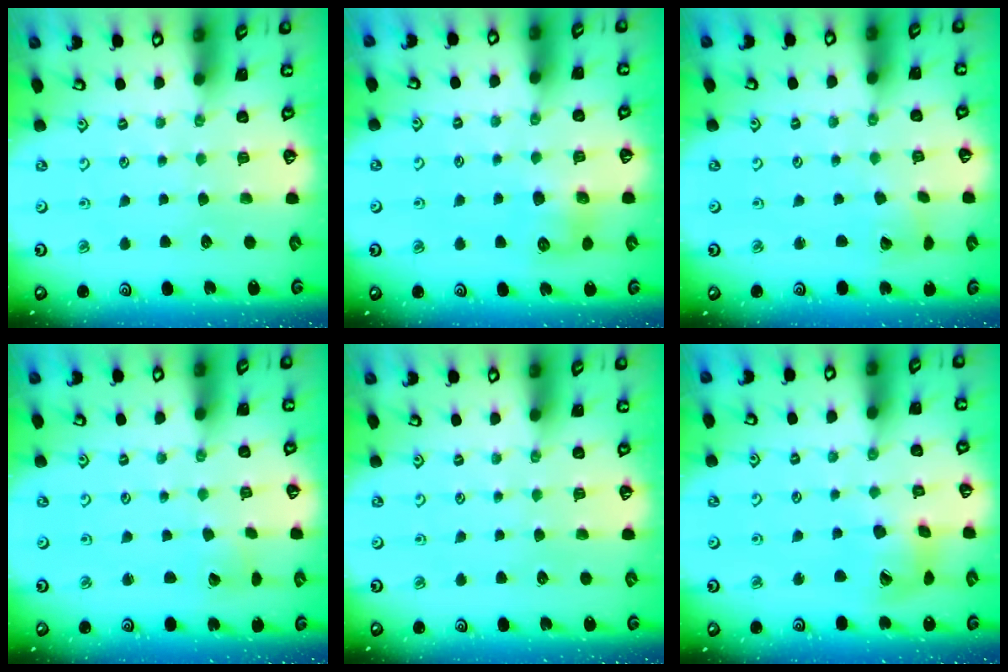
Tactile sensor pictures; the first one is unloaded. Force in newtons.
{"total": 7.1, "press": 7.1, "slide": 0.3}
{"total": 2.5, "press": 2.5, "slide": 0.4}
{"total": 2.0, "press": 2.0, "slide": 0.1}
{"total": 0.0}
{"total": 11.3, "press": 11.2, "slide": 1.6}